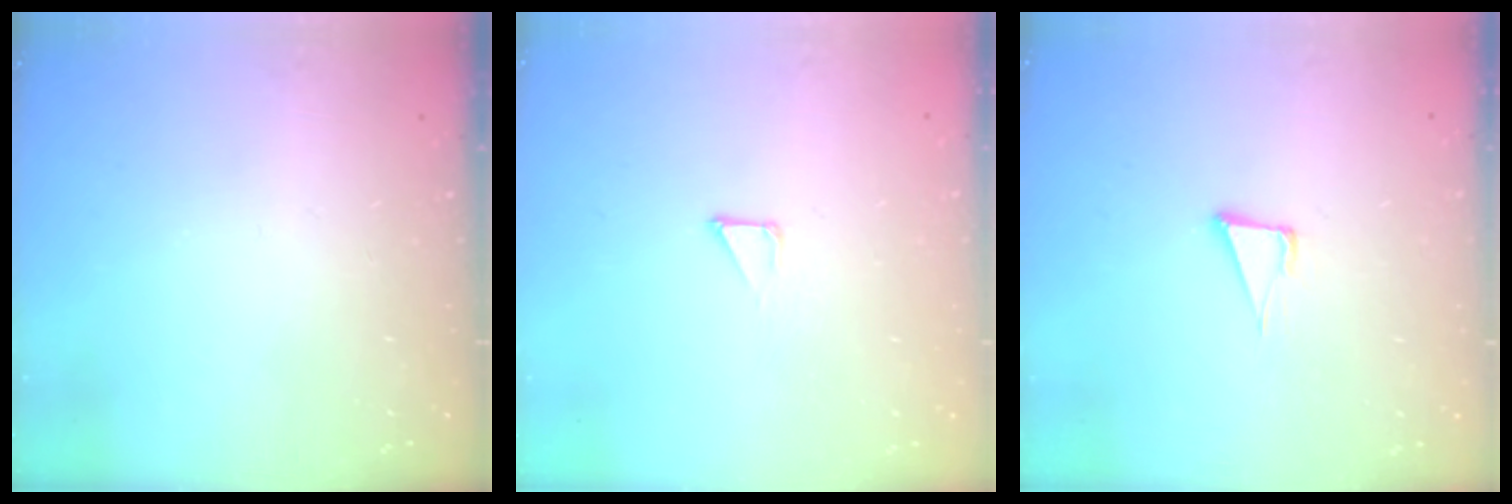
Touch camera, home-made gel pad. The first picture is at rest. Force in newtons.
{"total": 1.2, "press": 1.2, "slide": 0.0}
{"total": 5.2, "press": 4.2, "slide": 3.1}